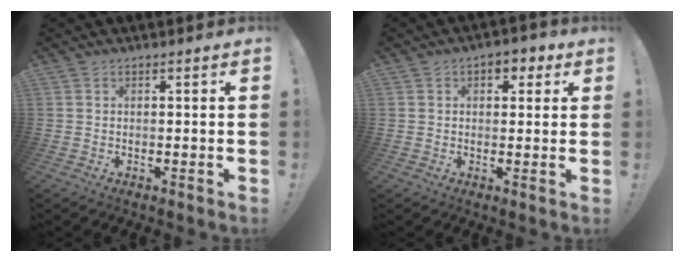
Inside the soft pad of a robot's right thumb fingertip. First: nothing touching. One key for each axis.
{"total": 4.4, "fx": 1.7, "fy": 3.0, "fz": 2.8, "tx": -0.018, "ty": -0.004, "tz": 0.023}